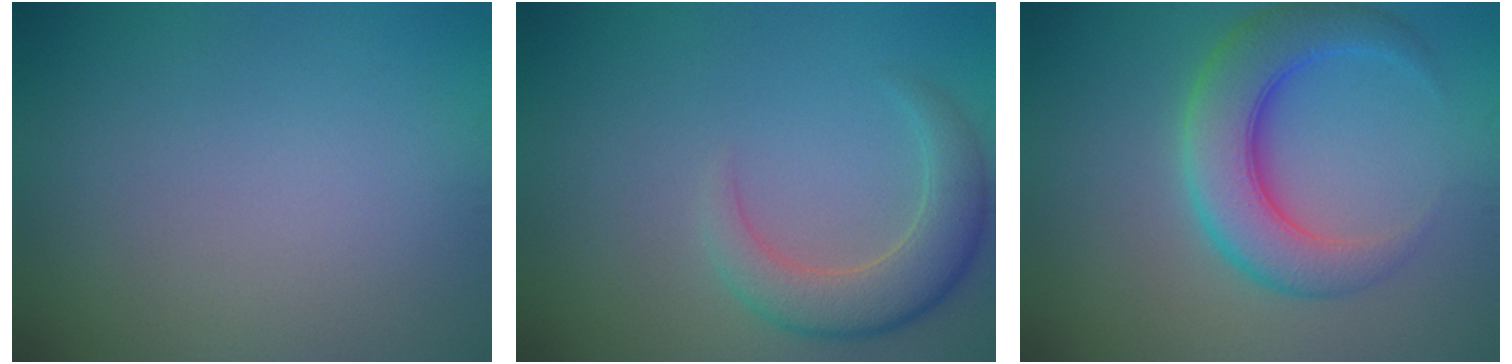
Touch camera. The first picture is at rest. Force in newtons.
{"total": 4.4, "press": 4.3, "slide": 0.5}
{"total": 6.5, "press": 6.5, "slide": 0.1}